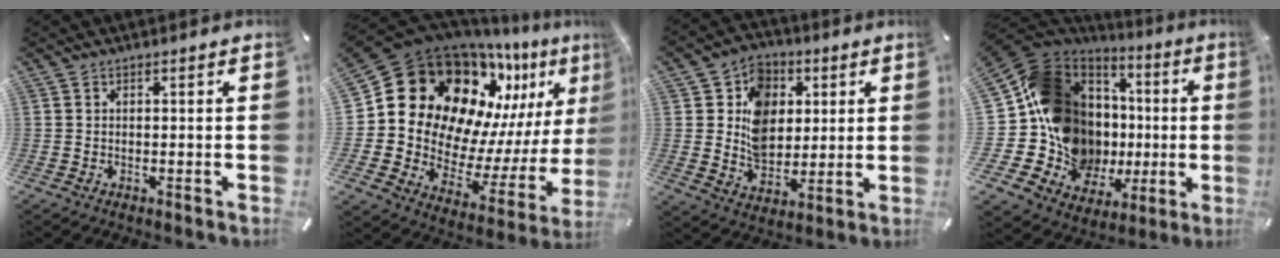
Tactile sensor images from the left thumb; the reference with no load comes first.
{"total": 21.0, "force": [11.5, 14.8, 9.6], "torque": [-0.157, -0.114, 0.227]}
{"total": 11.9, "force": [2.2, 10.2, 5.7], "torque": [-0.099, -0.001, 0.045]}
{"total": 19.9, "force": [-0.1, 15.9, 12.1], "torque": [-0.215, -0.051, 0.041]}